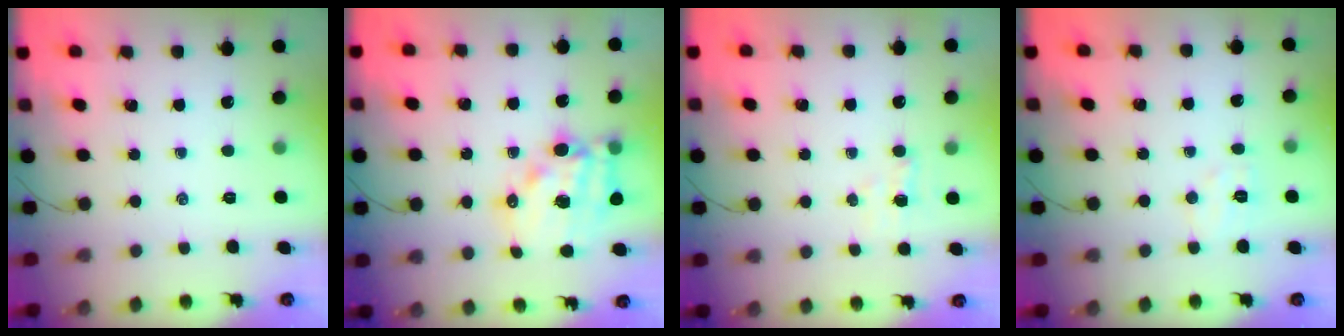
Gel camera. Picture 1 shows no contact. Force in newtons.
{"total": 15.7, "press": 15.3, "slide": 3.8}
{"total": 3.5, "press": 3.4, "slide": 0.8}
{"total": 5.0, "press": 4.9, "slide": 1.1}